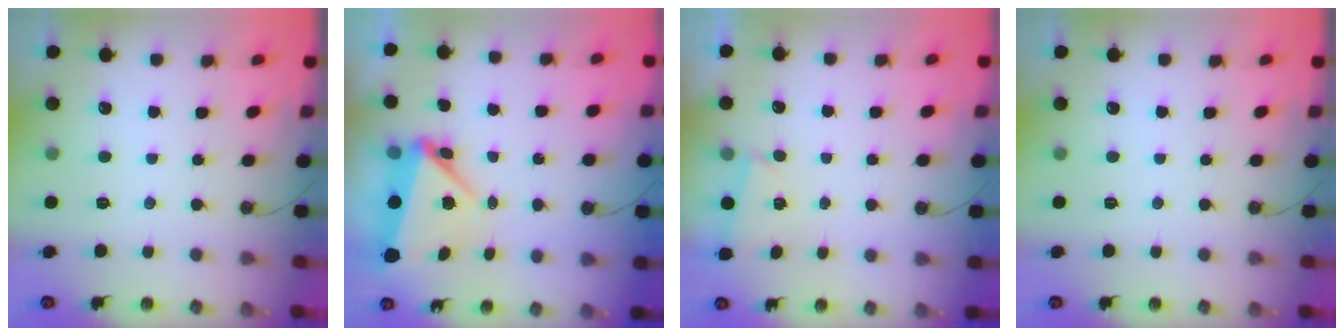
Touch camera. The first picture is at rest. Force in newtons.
{"total": 7.2, "press": 7.1, "slide": 1.0}
{"total": 1.0, "press": 0.9, "slide": 0.4}
{"total": 0.0}